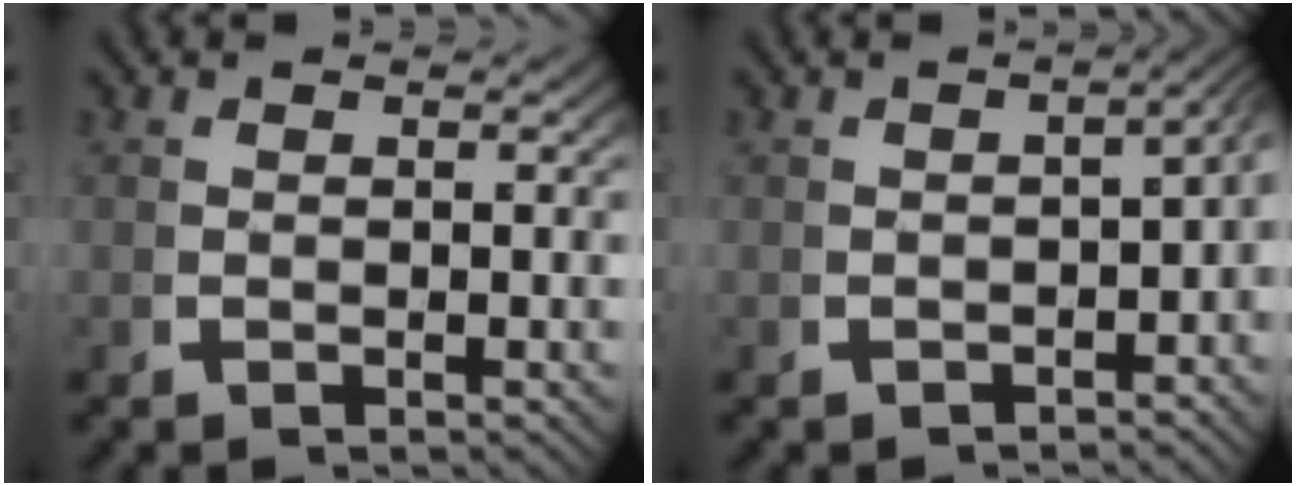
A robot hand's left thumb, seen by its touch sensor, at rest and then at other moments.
{"total": 4.5, "force": [-0.2, 2.9, 3.5], "torque": [-0.031, 0.020, -0.014]}